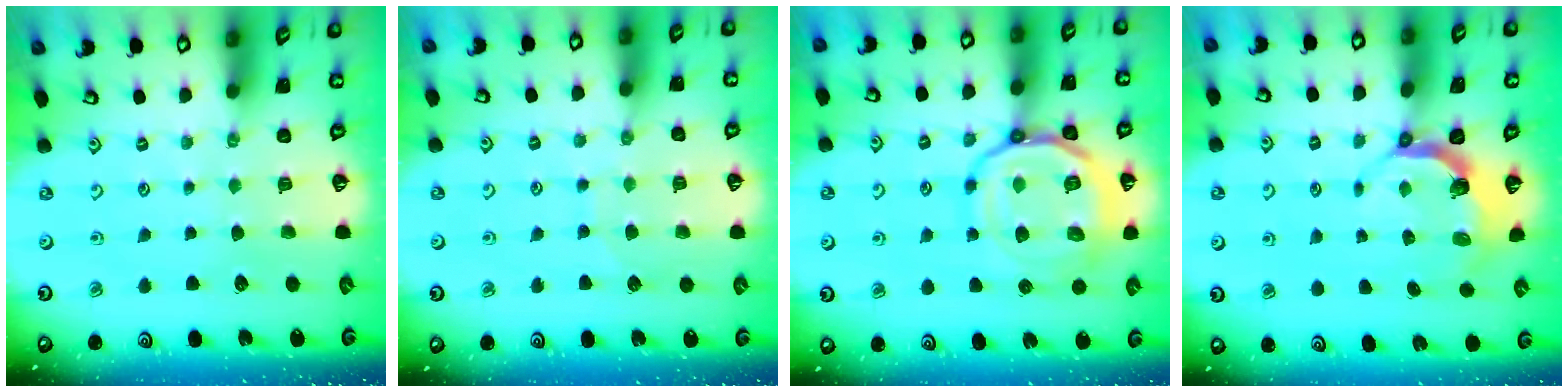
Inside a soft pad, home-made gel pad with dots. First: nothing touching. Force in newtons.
{"total": 6.8, "press": 6.8, "slide": 0.5}
{"total": 18.1, "press": 18.0, "slide": 1.8}
{"total": 4.3, "press": 2.9, "slide": 3.2}